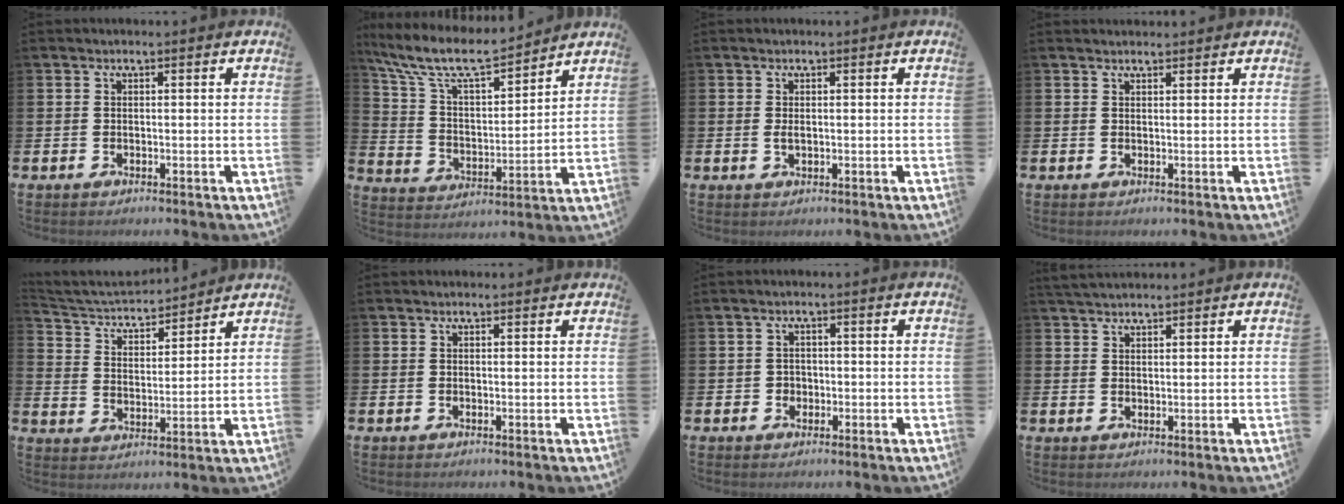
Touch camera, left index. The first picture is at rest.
{"total": 10.1, "force": [9.0, 2.3, 4.1], "torque": [-0.119, -0.054, 0.158]}
{"total": 1.0, "force": [0.0, 0.5, 0.8], "torque": [-0.017, 0.004, -0.001]}
{"total": 1.0, "force": [1.0, 0.2, 0.1], "torque": [0.005, -0.001, 0.017]}
{"total": 4.7, "force": [4.5, 1.2, 0.6], "torque": [-0.041, -0.035, 0.075]}
{"total": 0.0}
{"total": 1.5, "force": [-0.2, 1.5, 0.3], "torque": [0.000, 0.004, -0.009]}
{"total": 2.8, "force": [2.7, 0.6, 0.6], "torque": [-0.017, -0.006, 0.050]}